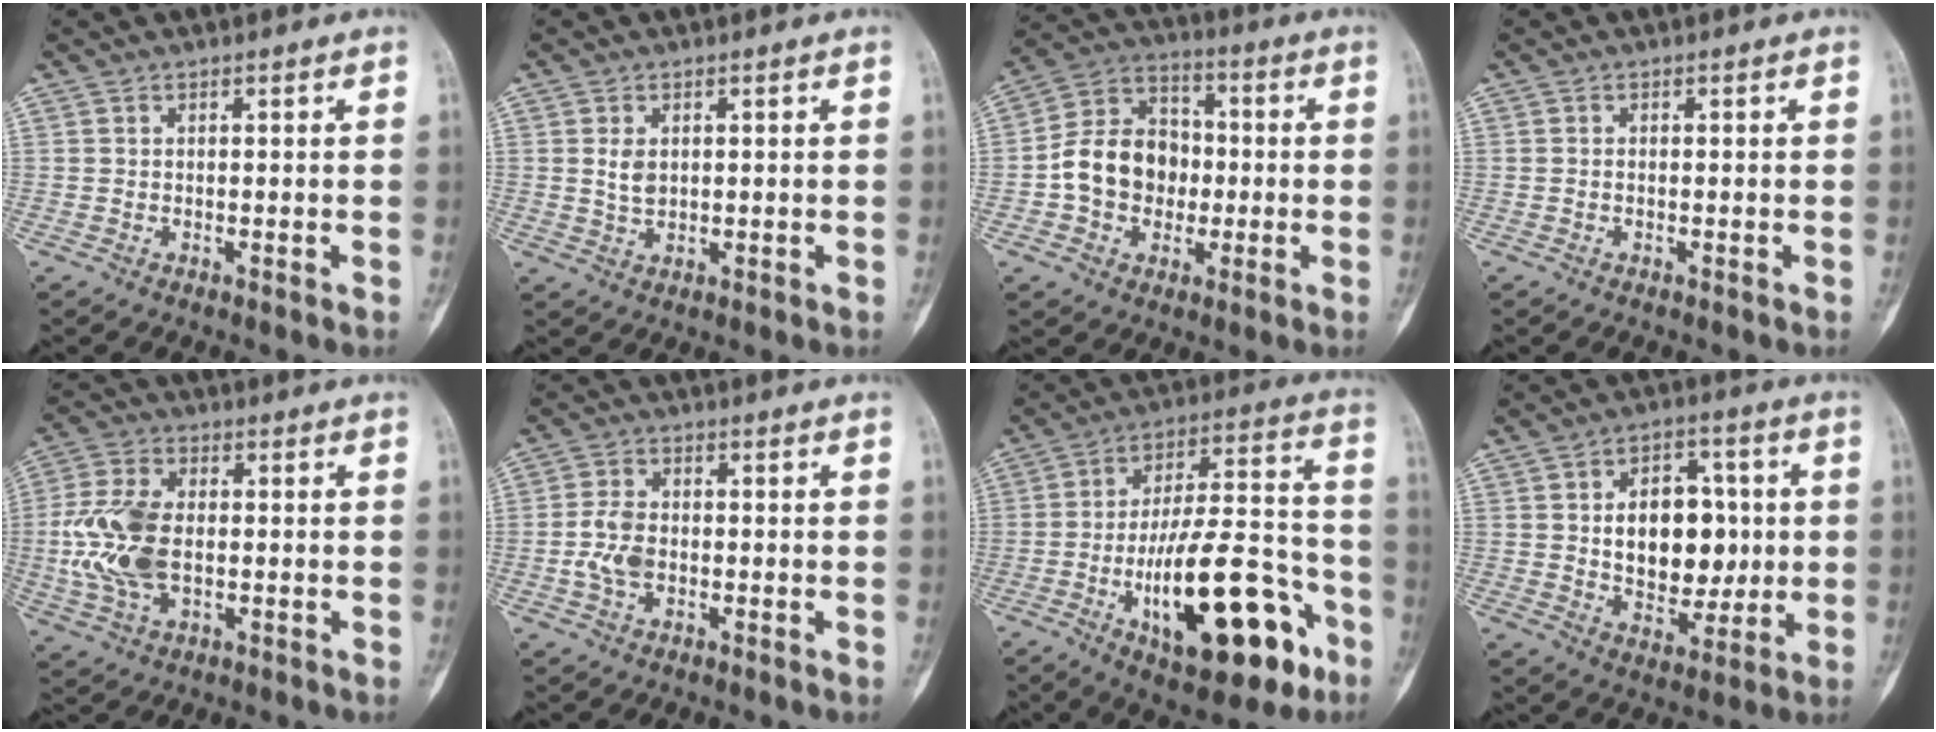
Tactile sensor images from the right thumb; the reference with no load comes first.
{"total": 3.0, "force": [0.7, 2.0, 2.1], "torque": [-0.029, -0.006, 0.017]}
{"total": 13.1, "force": [-1.5, 10.6, 7.6], "torque": [-0.098, 0.036, -0.034]}
{"total": 0.0}
{"total": 12.9, "force": [-0.7, 7.6, 10.4], "torque": [-0.226, 0.006, -0.011]}
{"total": 5.7, "force": [-0.9, 3.7, 4.2], "torque": [-0.084, 0.009, -0.020]}
{"total": 25.6, "force": [-10.3, 9.9, 21.3], "torque": [-0.320, 0.056, -0.148]}
{"total": 14.8, "force": [1.1, 9.9, 10.9], "torque": [-0.111, 0.006, 0.025]}